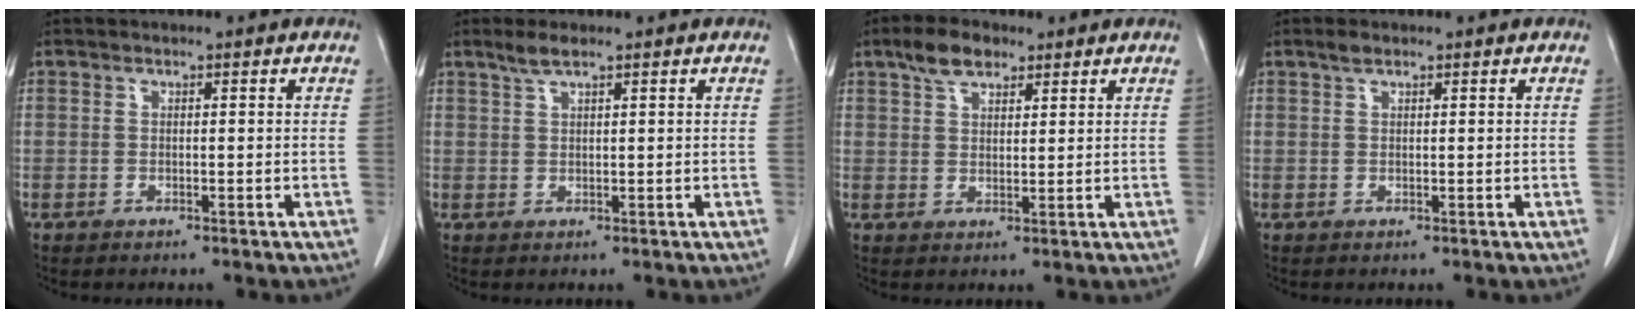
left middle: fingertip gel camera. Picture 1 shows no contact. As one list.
[{"total": 2.1, "force": [1.6, 0.1, 1.3], "torque": [-0.033, 0.003, 0.034]}, {"total": 5.0, "force": [3.4, 2.3, 2.8], "torque": [-0.056, 0.010, 0.065]}, {"total": 1.0, "force": [0.8, 0.3, 0.6], "torque": [-0.015, 0.003, 0.017]}]